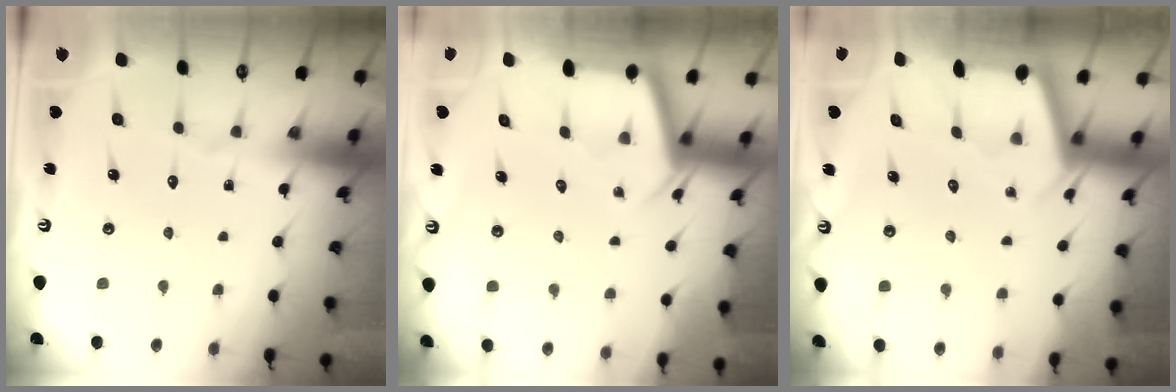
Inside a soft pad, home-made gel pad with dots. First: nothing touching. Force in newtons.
{"total": 2.9, "press": 2.8, "slide": 0.3}
{"total": 2.2, "press": 2.2, "slide": 0.1}